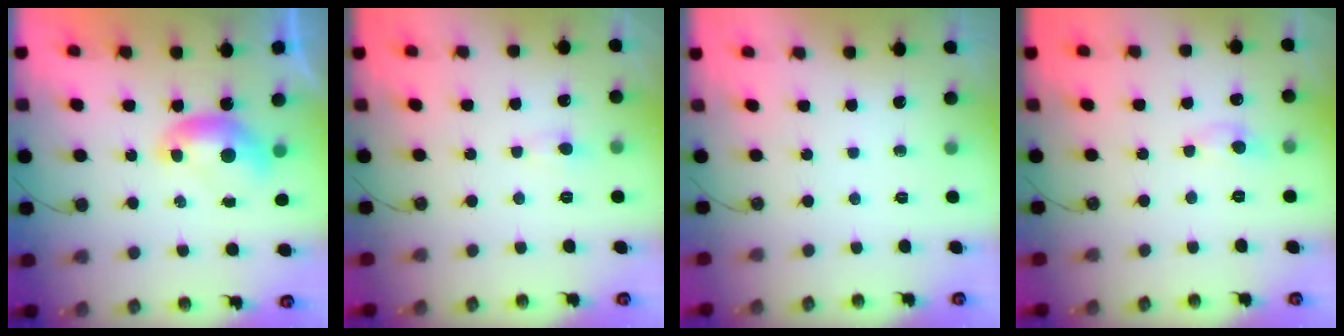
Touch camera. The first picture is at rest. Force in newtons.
{"total": 1.2, "press": 1.0, "slide": 0.6}
{"total": 0.0}
{"total": 0.6, "press": 0.2, "slide": 0.5}